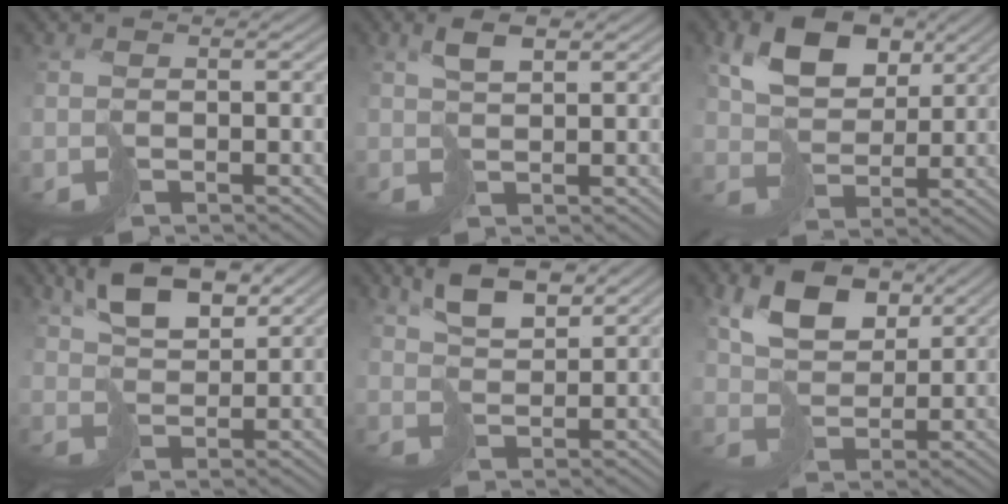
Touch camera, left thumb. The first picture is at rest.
{"total": 3.2, "force": [1.6, 1.1, 2.5], "torque": [-0.058, 0.005, 0.030]}
{"total": 8.6, "force": [4.0, 5.5, 5.3], "torque": [-0.114, -0.001, 0.068]}
{"total": 7.0, "force": [4.1, 3.3, 4.6], "torque": [-0.095, 0.007, 0.076]}
{"total": 5.5, "force": [3.5, 2.2, 3.6], "torque": [-0.078, 0.003, 0.065]}
{"total": 8.0, "force": [4.1, 4.7, 5.0], "torque": [-0.108, 0.000, 0.072]}